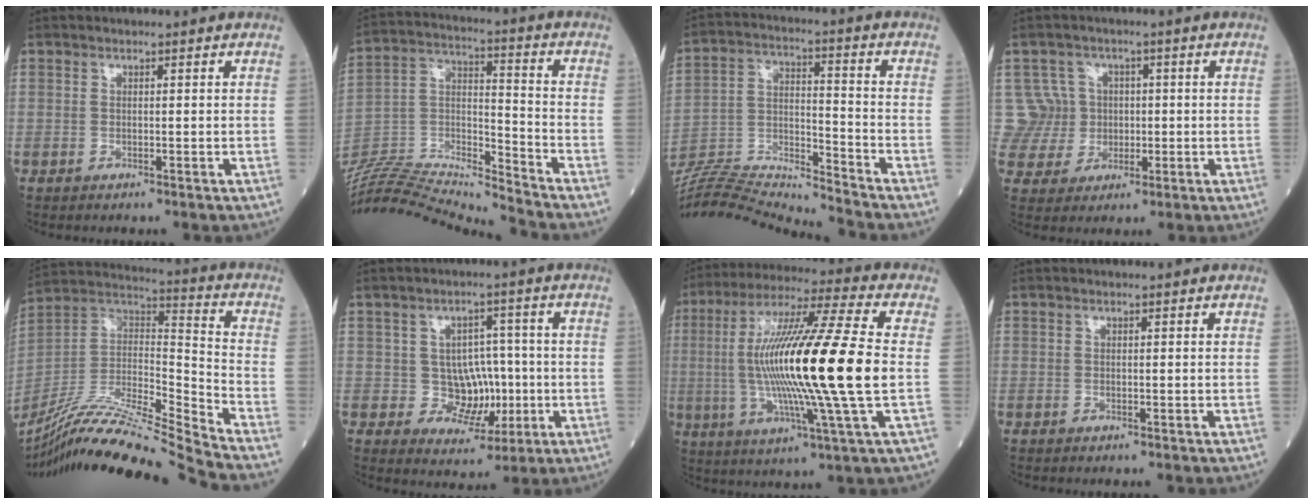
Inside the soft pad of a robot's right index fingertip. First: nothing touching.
{"total": 21.2, "force": [-20.3, -0.9, 5.8], "torque": [-0.115, 0.011, -0.353]}
{"total": 17.4, "force": [-16.9, -1.5, 3.8], "torque": [-0.072, 0.019, -0.294]}
{"total": 7.0, "force": [1.1, 6.9, -0.3], "torque": [0.012, 0.026, 0.029]}
{"total": 21.7, "force": [-19.3, -2.0, 9.5], "torque": [-0.199, -0.007, -0.353]}
{"total": 6.5, "force": [-0.3, 5.6, 3.3], "torque": [-0.036, 0.017, 0.009]}
{"total": 22.2, "force": [-0.5, -0.2, 22.2], "torque": [-0.421, -0.001, -0.022]}
{"total": 0.0}